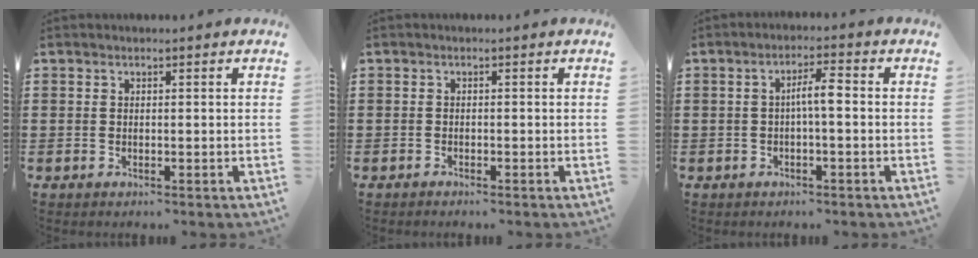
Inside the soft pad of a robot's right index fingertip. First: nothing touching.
{"total": 0.6, "force": [-0.6, 0.0, 0.1], "torque": [-0.003, -0.001, -0.012]}
{"total": 3.6, "force": [-0.4, 0.6, 3.5], "torque": [-0.067, 0.007, -0.010]}